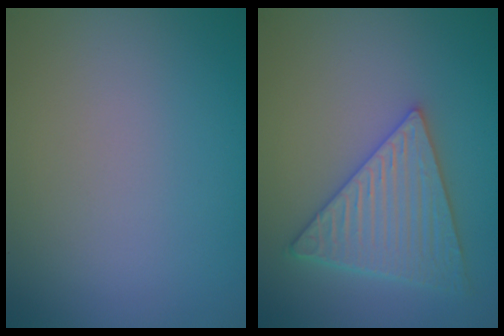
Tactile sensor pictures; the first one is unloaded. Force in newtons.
{"total": 5.4, "press": 4.9, "slide": 2.4}